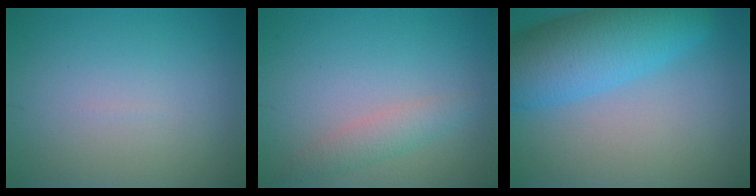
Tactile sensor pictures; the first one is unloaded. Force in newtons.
{"total": 2.0, "press": 2.0, "slide": 0.1}
{"total": 9.1, "press": 9.1, "slide": 0.5}